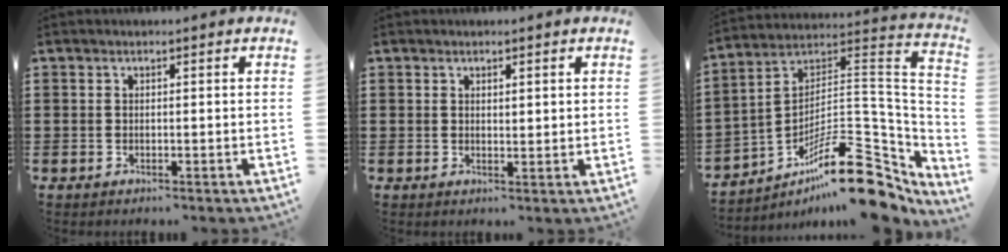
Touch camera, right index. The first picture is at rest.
{"total": 1.0, "force": [0.8, 0.4, 0.5], "torque": [-0.011, 0.003, 0.014]}
{"total": 17.6, "force": [-11.4, 5.4, 12.4], "torque": [-0.175, 0.037, -0.197]}